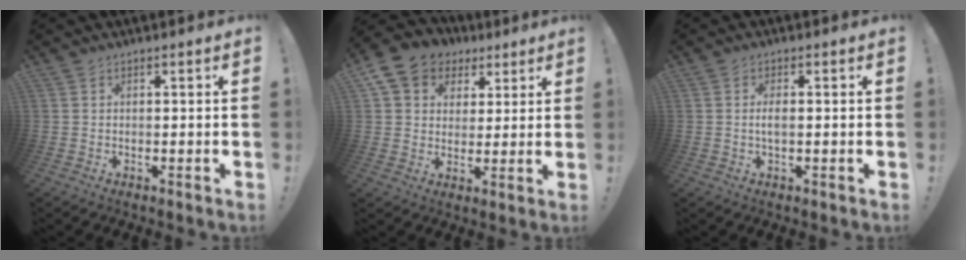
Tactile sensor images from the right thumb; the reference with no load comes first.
{"total": 11.0, "force": [4.9, 9.0, 4.0], "torque": [-0.064, -0.024, 0.100]}
{"total": 2.6, "force": [-0.1, 0.8, 2.5], "torque": [-0.050, -0.002, -0.006]}